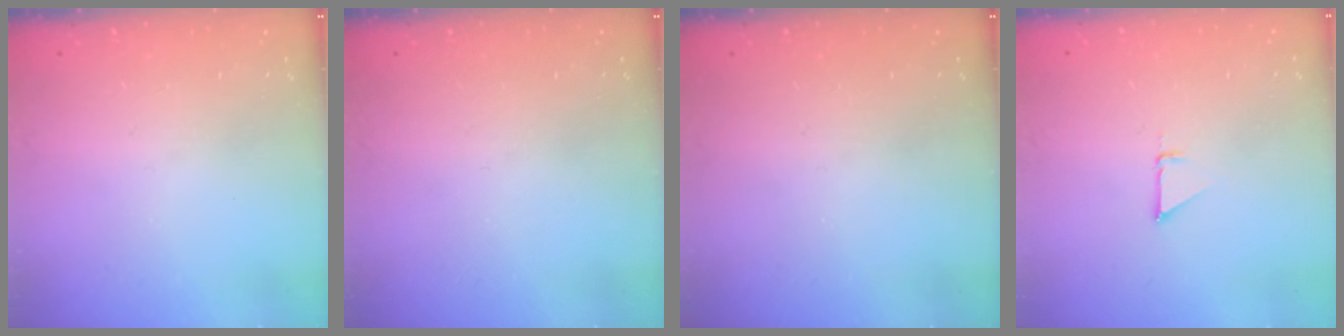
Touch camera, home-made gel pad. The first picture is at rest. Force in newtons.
{"total": 0.0}
{"total": 0.0}
{"total": 2.5, "press": 2.5, "slide": 0.1}